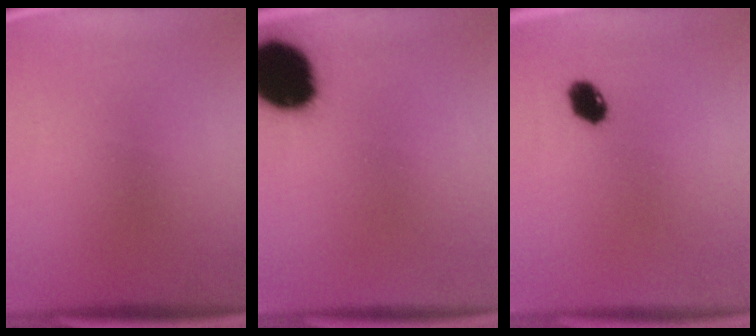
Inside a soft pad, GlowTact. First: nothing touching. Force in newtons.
{"total": 18.9}
{"total": 4.3}